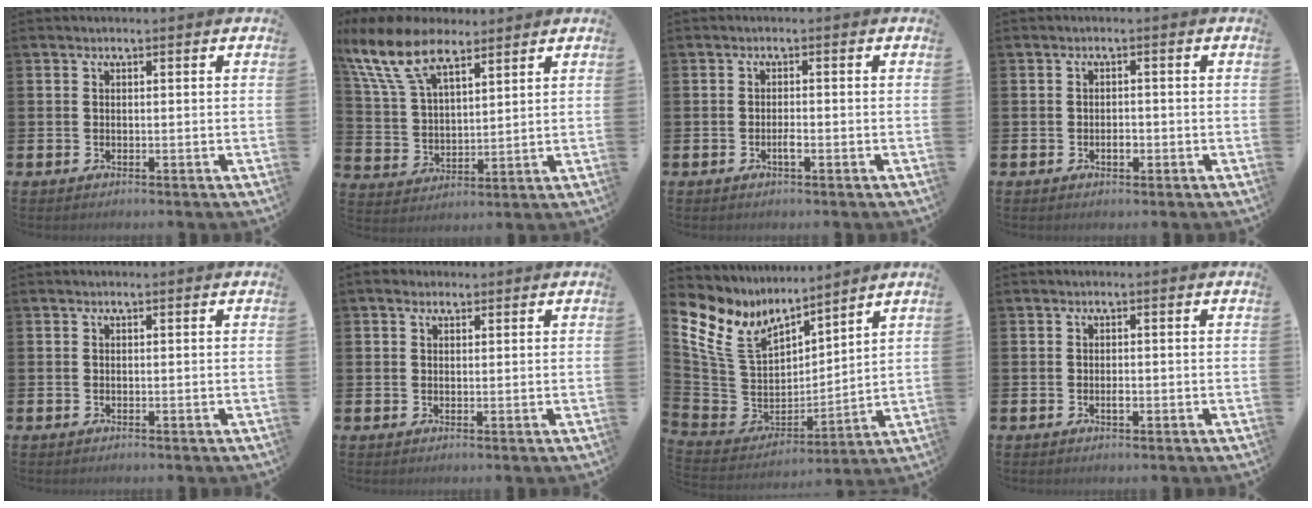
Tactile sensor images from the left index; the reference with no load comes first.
{"total": 10.7, "force": [8.3, 4.5, 5.0], "torque": [-0.130, -0.022, 0.158]}
{"total": 1.2, "force": [-0.6, 0.3, 1.0], "torque": [-0.024, 0.001, -0.010]}
{"total": 1.5, "force": [-0.5, 0.9, 1.1], "torque": [-0.007, -0.004, -0.012]}
{"total": 0.0}
{"total": 2.0, "force": [1.6, 1.1, 0.5], "torque": [0.006, 0.000, 0.025]}
{"total": 10.1, "force": [8.2, 5.1, 2.8], "torque": [-0.109, -0.053, 0.157]}
{"total": 0.9, "force": [-0.2, 0.3, 0.8], "torque": [-0.011, -0.003, -0.006]}